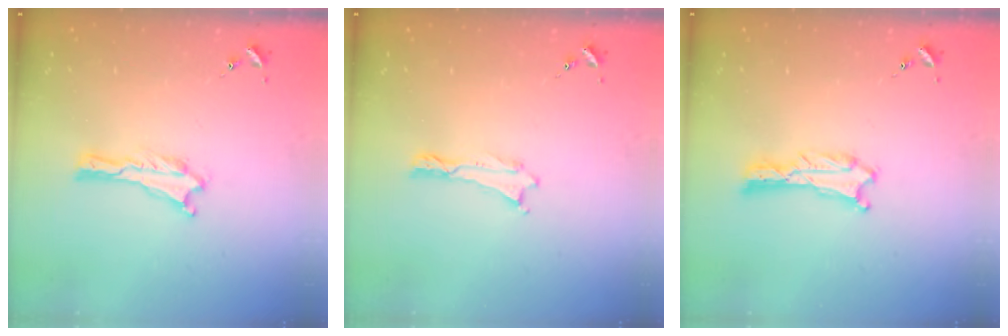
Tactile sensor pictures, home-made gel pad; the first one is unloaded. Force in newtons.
{"total": 0.0}
{"total": 0.7, "press": 0.7, "slide": 0.1}